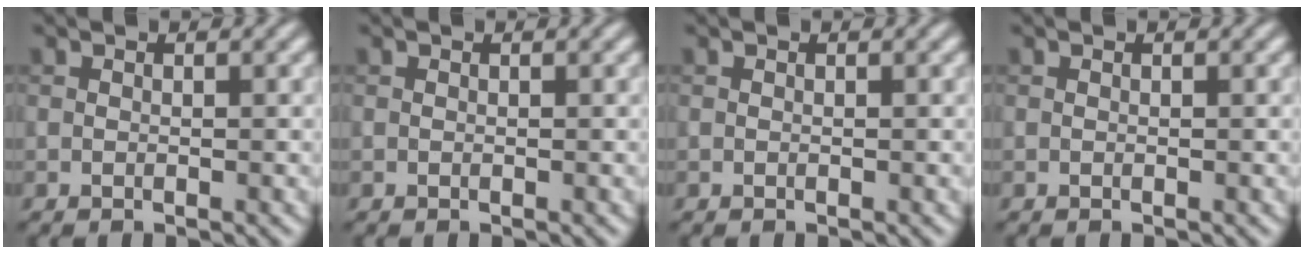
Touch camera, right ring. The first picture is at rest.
{"total": 0.0}
{"total": 0.0}
{"total": 0.0}